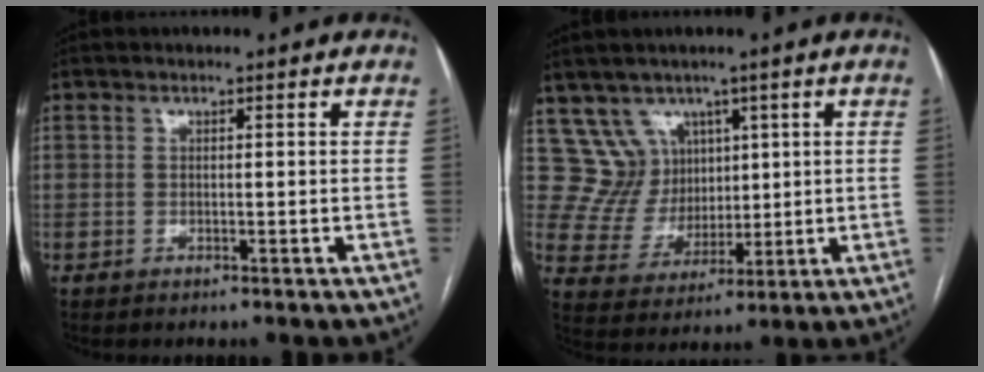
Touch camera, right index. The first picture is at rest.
{"total": 8.4, "force": [5.1, 6.7, 0.3], "torque": [-0.013, 0.033, 0.109]}